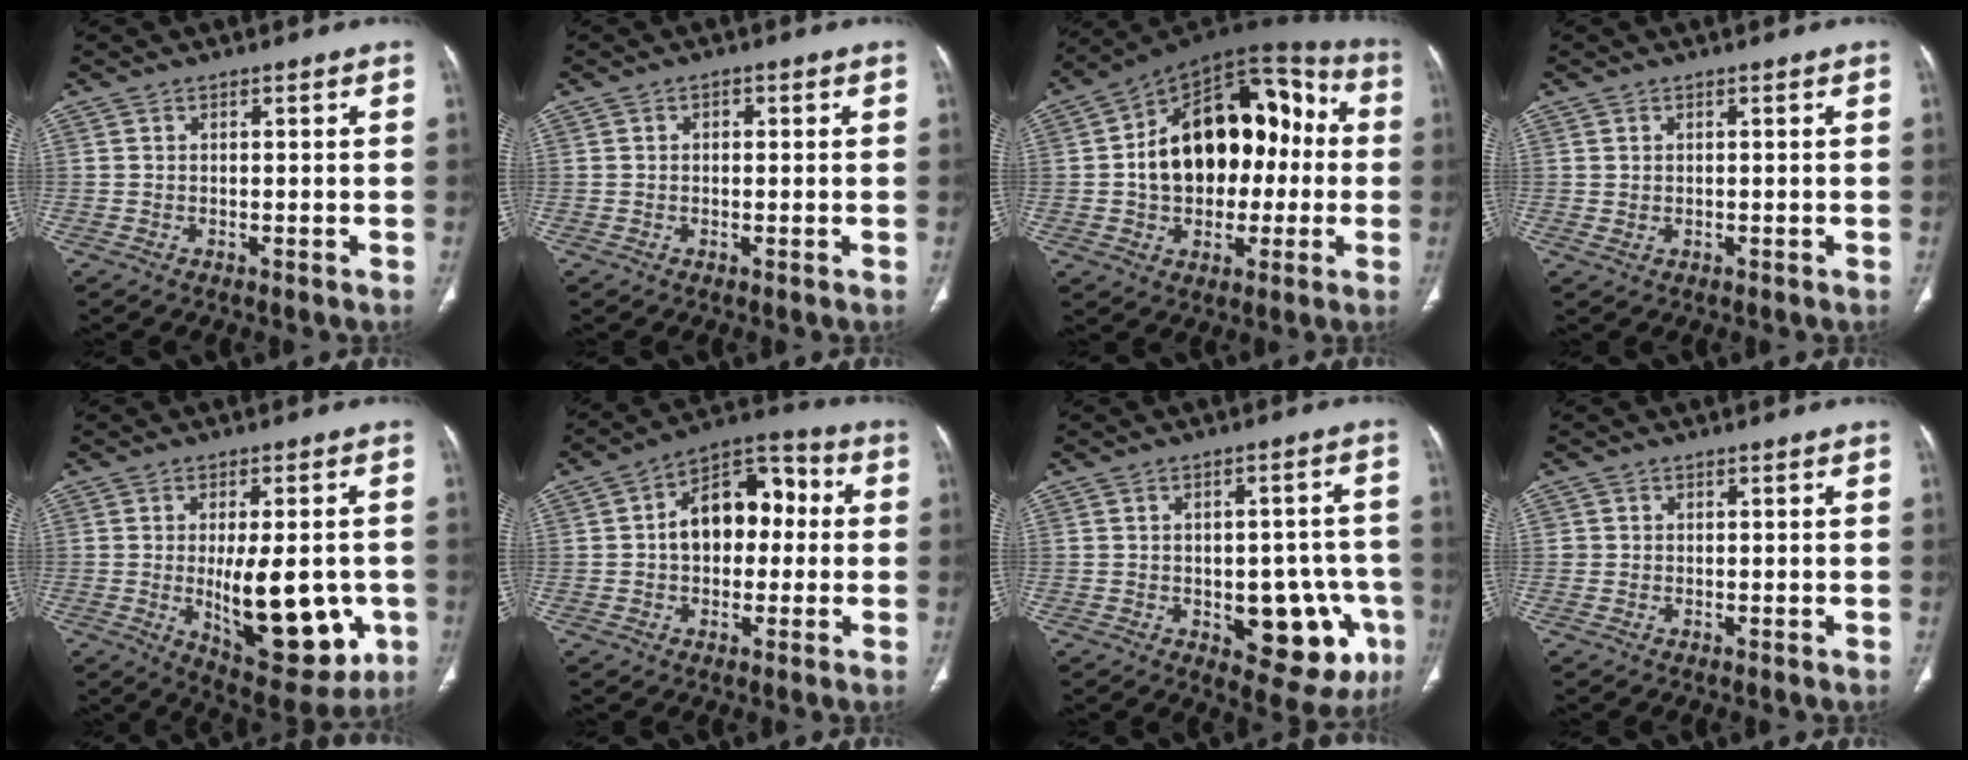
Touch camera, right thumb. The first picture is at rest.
{"total": 1.2, "force": [0.2, 0.9, 0.8], "torque": [-0.007, 0.003, 0.001]}
{"total": 23.4, "force": [0.1, 15.4, 17.7], "torque": [-0.243, 0.045, 0.003]}
{"total": 0.8, "force": [0.1, 0.7, 0.5], "torque": [-0.012, -0.001, 0.007]}
{"total": 17.9, "force": [-3.2, 7.9, 15.8], "torque": [-0.191, -0.019, -0.021]}
{"total": 13.8, "force": [0.9, 9.1, 10.4], "torque": [-0.119, 0.040, 0.003]}
{"total": 14.6, "force": [-4.5, 7.5, 11.7], "torque": [-0.105, 0.018, -0.040]}
{"total": 0.8, "force": [0.0, 0.8, 0.0], "torque": [0.006, 0.005, -0.001]}